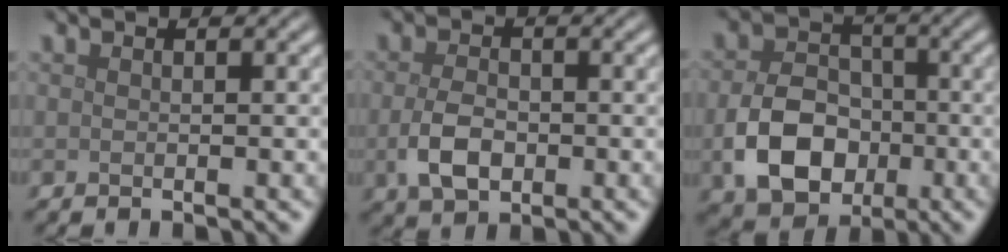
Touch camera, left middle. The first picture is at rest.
{"total": 3.8, "force": [-0.9, 2.5, 2.7], "torque": [-0.064, -0.005, -0.018]}
{"total": 7.4, "force": [-2.2, 5.5, 4.5], "torque": [-0.089, -0.008, -0.038]}